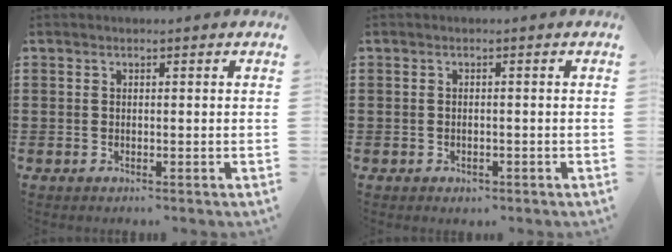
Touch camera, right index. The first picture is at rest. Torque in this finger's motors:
{"motor_torque": [0.54, 0.52, 0.11, 0.00]}